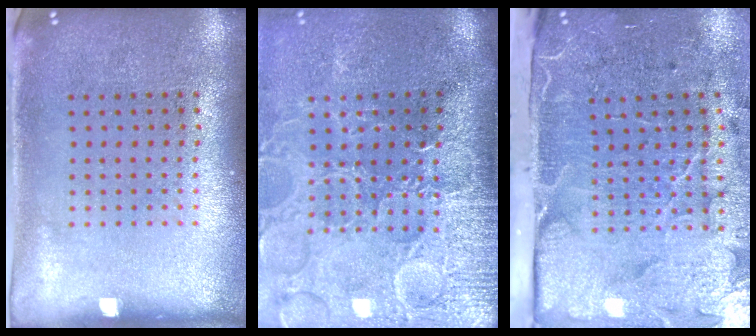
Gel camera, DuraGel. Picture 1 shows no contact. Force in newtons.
{"total": 4.5, "press": 3.9, "slide": 2.2}
{"total": 5.1, "press": 4.0, "slide": 3.2}